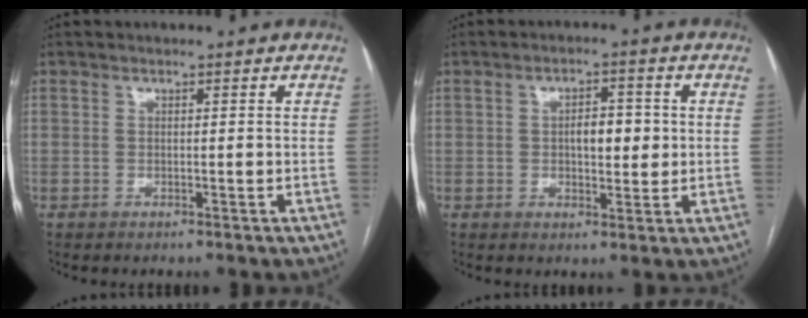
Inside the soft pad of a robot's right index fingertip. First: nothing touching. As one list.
[{"total": 5.2, "force": [0.4, 2.4, 4.5], "torque": [-0.069, 0.006, 0.008]}]